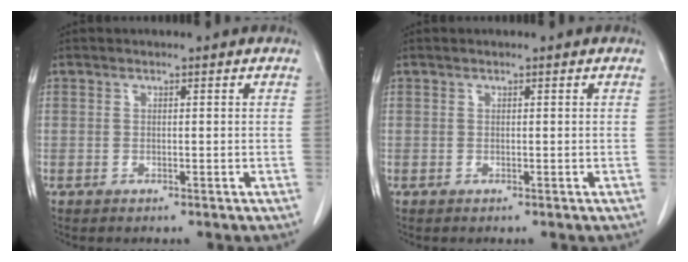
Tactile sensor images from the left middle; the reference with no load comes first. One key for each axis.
{"total": 0.0}